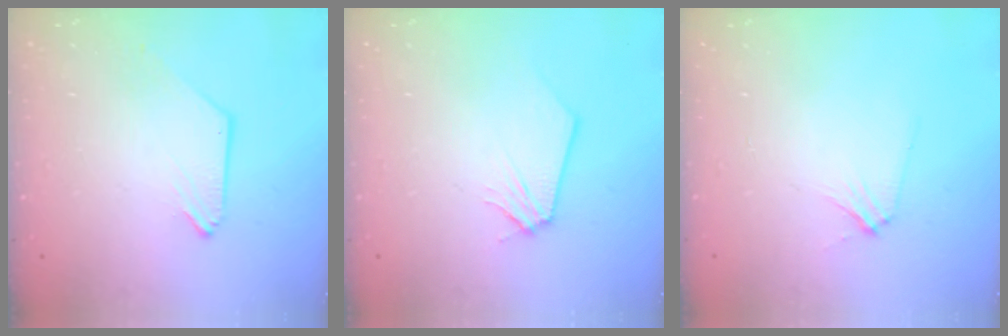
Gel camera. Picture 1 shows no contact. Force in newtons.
{"total": 0.0}
{"total": 3.2, "press": 3.2, "slide": 0.5}